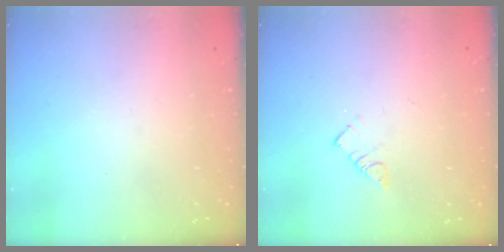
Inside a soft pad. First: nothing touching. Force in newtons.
{"total": 3.8, "press": 3.8, "slide": 0.2}